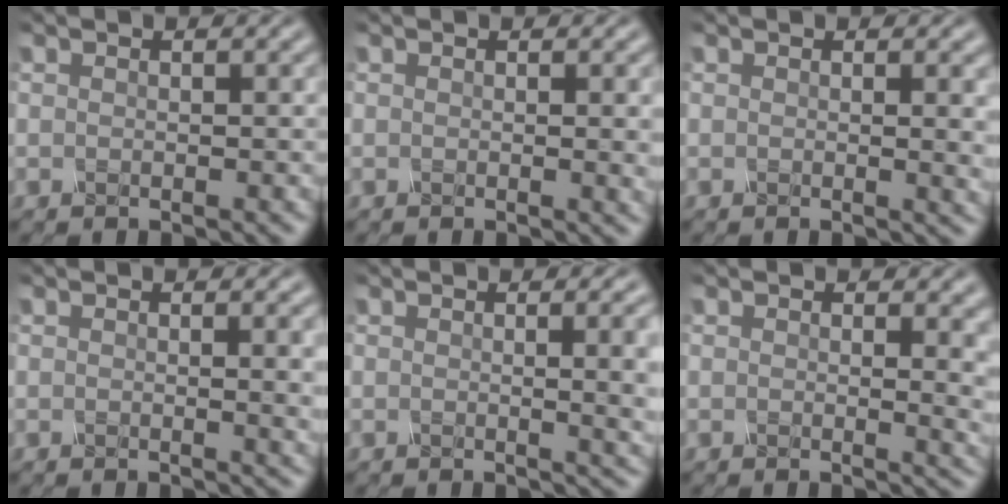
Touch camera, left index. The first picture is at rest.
{"total": 2.3, "force": [0.1, 0.7, 2.2], "torque": [-0.019, -0.001, -0.002]}
{"total": 2.9, "force": [0.3, 1.0, 2.7], "torque": [-0.021, 0.000, 0.000]}
{"total": 4.2, "force": [0.3, 1.6, 3.9], "torque": [-0.030, 0.005, 0.003]}
{"total": 7.2, "force": [0.5, 3.1, 6.5], "torque": [-0.029, 0.011, 0.004]}
{"total": 4.4, "force": [0.7, 1.9, 4.0], "torque": [-0.022, -0.001, 0.011]}